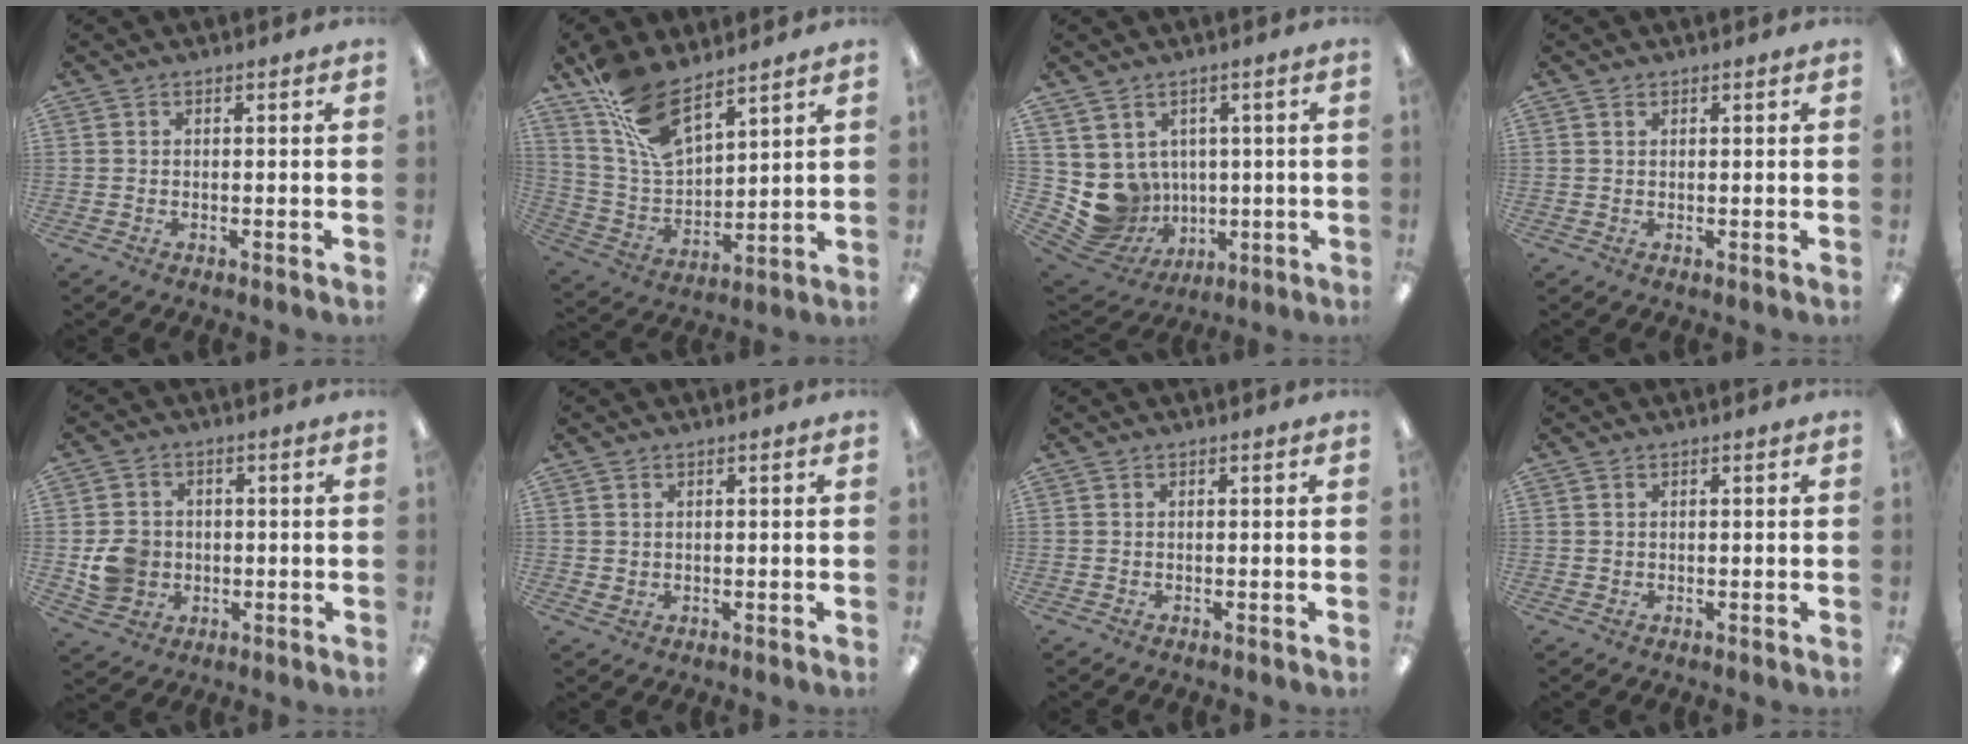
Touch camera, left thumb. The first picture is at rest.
{"total": 13.7, "force": [10.3, 5.1, 7.4], "torque": [-0.172, -0.053, 0.192]}
{"total": 8.0, "force": [1.1, 7.8, 1.3], "torque": [-0.065, -0.028, 0.032]}
{"total": 0.7, "force": [0.5, 0.3, 0.3], "torque": [-0.007, 0.002, 0.009]}
{"total": 7.5, "force": [-0.8, 6.9, 2.7], "torque": [-0.053, 0.015, -0.008]}
{"total": 1.3, "force": [0.6, 1.1, 0.3], "torque": [-0.007, 0.002, 0.009]}
{"total": 0.0}
{"total": 0.5, "force": [0.3, 0.5, 0.0], "torque": [0.000, 0.003, 0.005]}